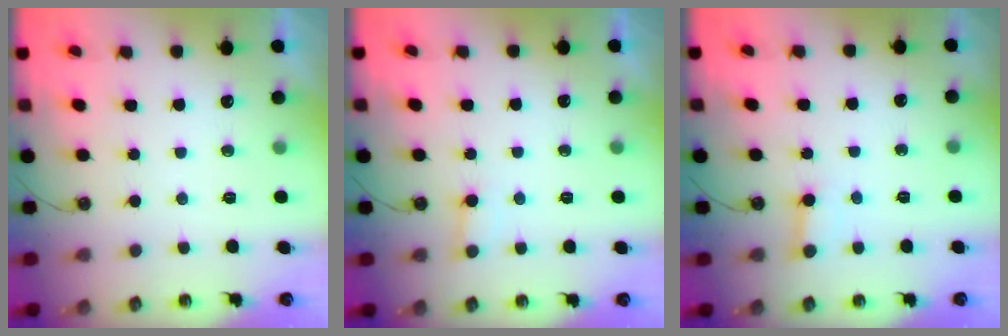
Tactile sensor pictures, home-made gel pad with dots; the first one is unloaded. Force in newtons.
{"total": 4.5, "press": 4.5, "slide": 0.4}
{"total": 2.9, "press": 2.9, "slide": 0.2}